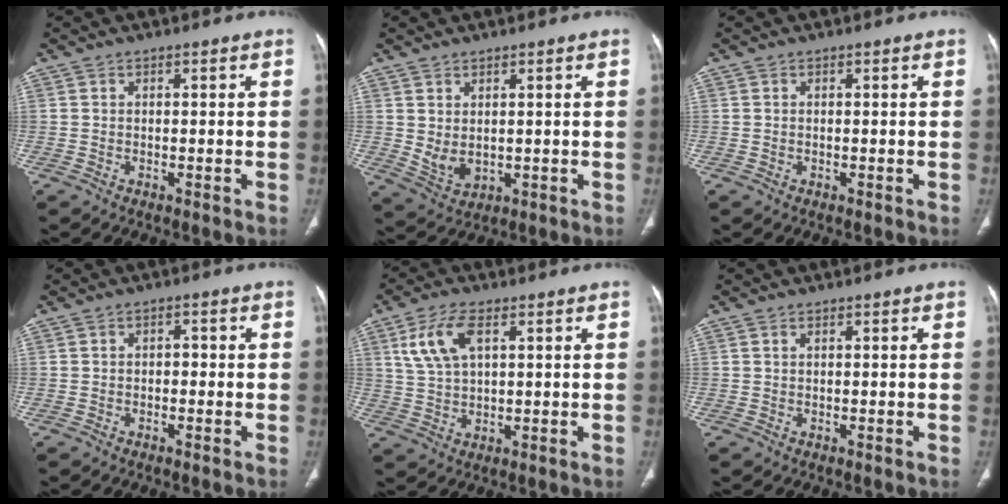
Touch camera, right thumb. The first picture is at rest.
{"total": 4.2, "force": [0.7, 2.5, 3.3], "torque": [-0.059, -0.012, 0.029]}
{"total": 0.0}
{"total": 1.6, "force": [-0.4, 1.2, 0.9], "torque": [-0.003, 0.006, -0.011]}
{"total": 8.2, "force": [3.2, 4.0, 6.4], "torque": [-0.134, 0.000, 0.067]}
{"total": 0.0}